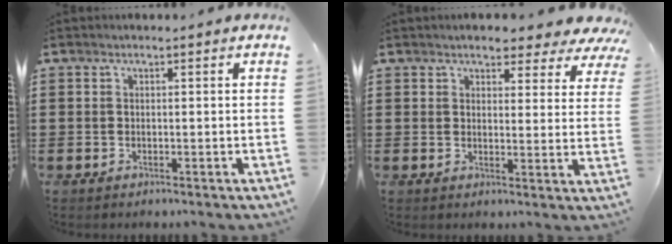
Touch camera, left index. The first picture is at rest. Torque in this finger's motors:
{"motor_torque": [1.28, -0.86, 0.69, 0.09]}